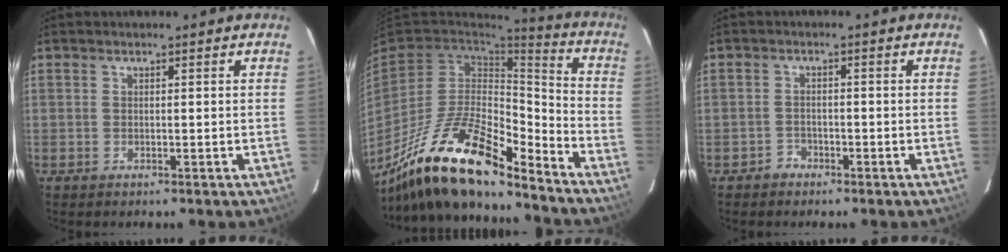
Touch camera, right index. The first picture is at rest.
{"total": 21.6, "force": [-15.6, 6.2, 13.6], "torque": [-0.261, -0.018, -0.281]}
{"total": 2.3, "force": [-1.5, 1.7, -0.2], "torque": [0.000, 0.010, -0.026]}